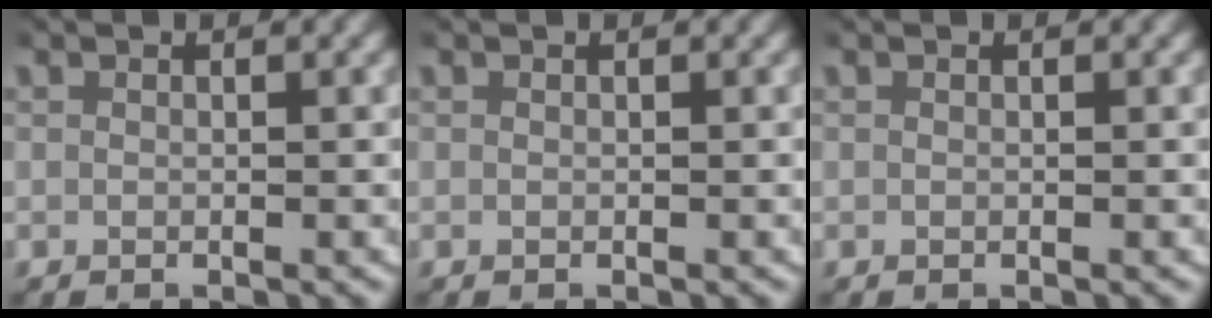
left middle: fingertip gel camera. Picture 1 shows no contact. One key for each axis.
{"total": 0.0}
{"total": 0.0}